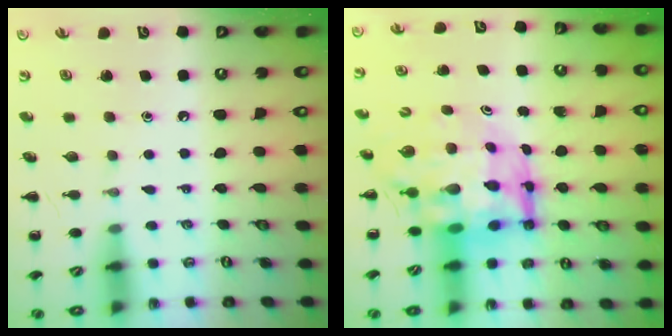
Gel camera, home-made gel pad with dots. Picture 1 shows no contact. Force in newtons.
{"total": 11.0, "press": 10.5, "slide": 3.3}